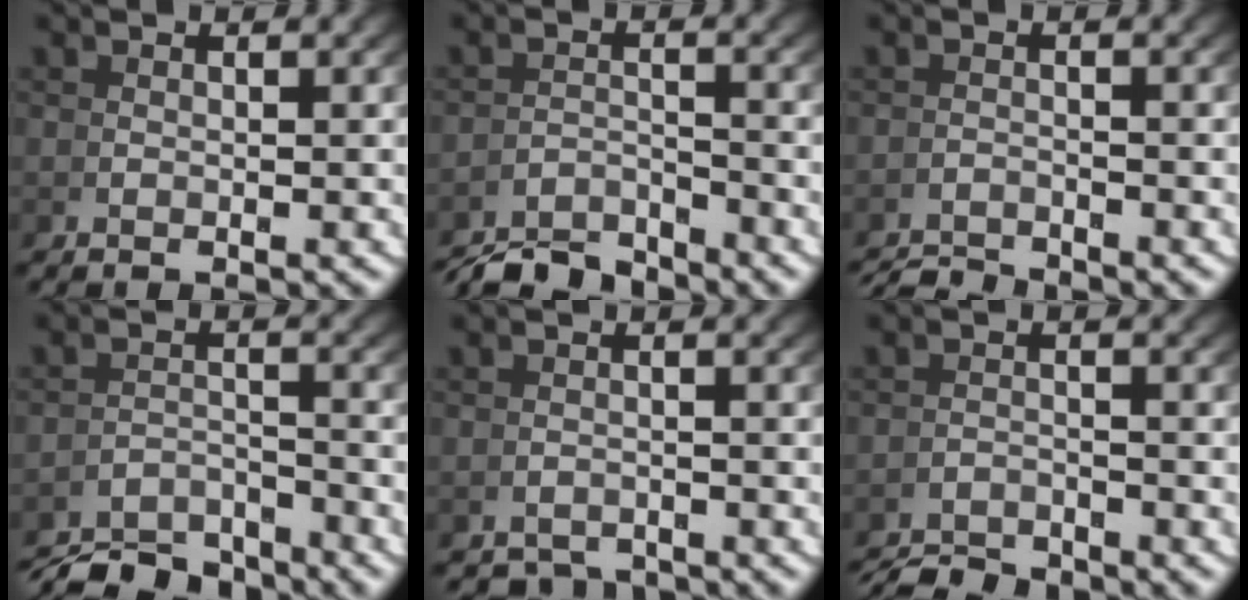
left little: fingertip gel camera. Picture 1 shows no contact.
{"total": 5.0, "force": [-4.9, 0.4, 0.9], "torque": [0.005, -0.006, -0.085]}
{"total": 2.9, "force": [-2.8, -0.5, -0.3], "torque": [0.014, -0.007, -0.050]}
{"total": 6.3, "force": [-6.0, 1.1, 1.4], "torque": [0.004, -0.011, -0.100]}
{"total": 3.1, "force": [-3.0, 0.3, -0.2], "torque": [0.018, -0.010, -0.047]}
{"total": 3.8, "force": [-3.8, 0.0, 0.1], "torque": [0.016, -0.009, -0.065]}